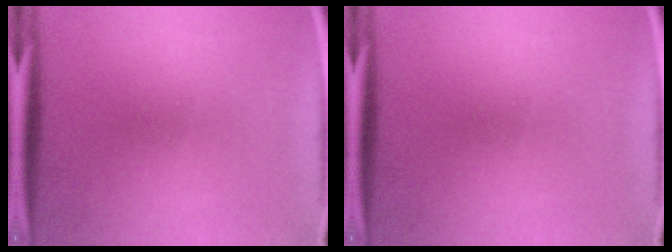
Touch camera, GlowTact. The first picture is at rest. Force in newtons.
{"total": 0.0}